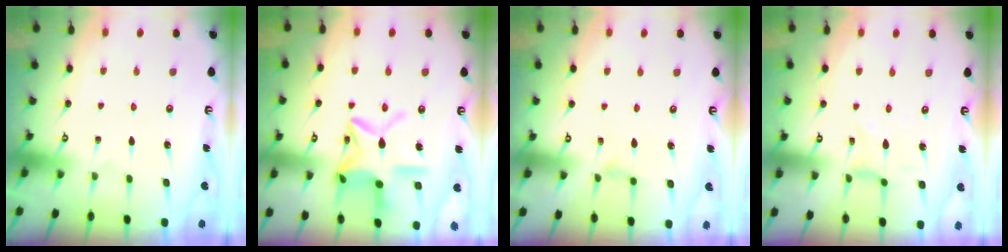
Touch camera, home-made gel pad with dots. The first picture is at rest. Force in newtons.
{"total": 14.4, "press": 14.4, "slide": 1.1}
{"total": 2.6, "press": 2.6, "slide": 0.4}
{"total": 0.0}